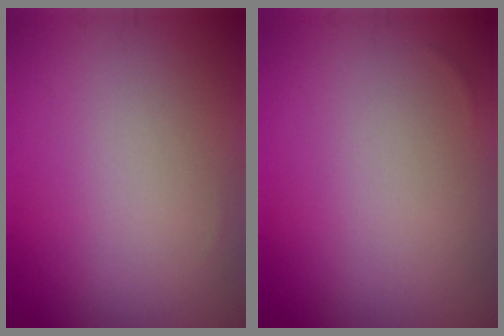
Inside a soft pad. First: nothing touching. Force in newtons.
{"total": 0.0}